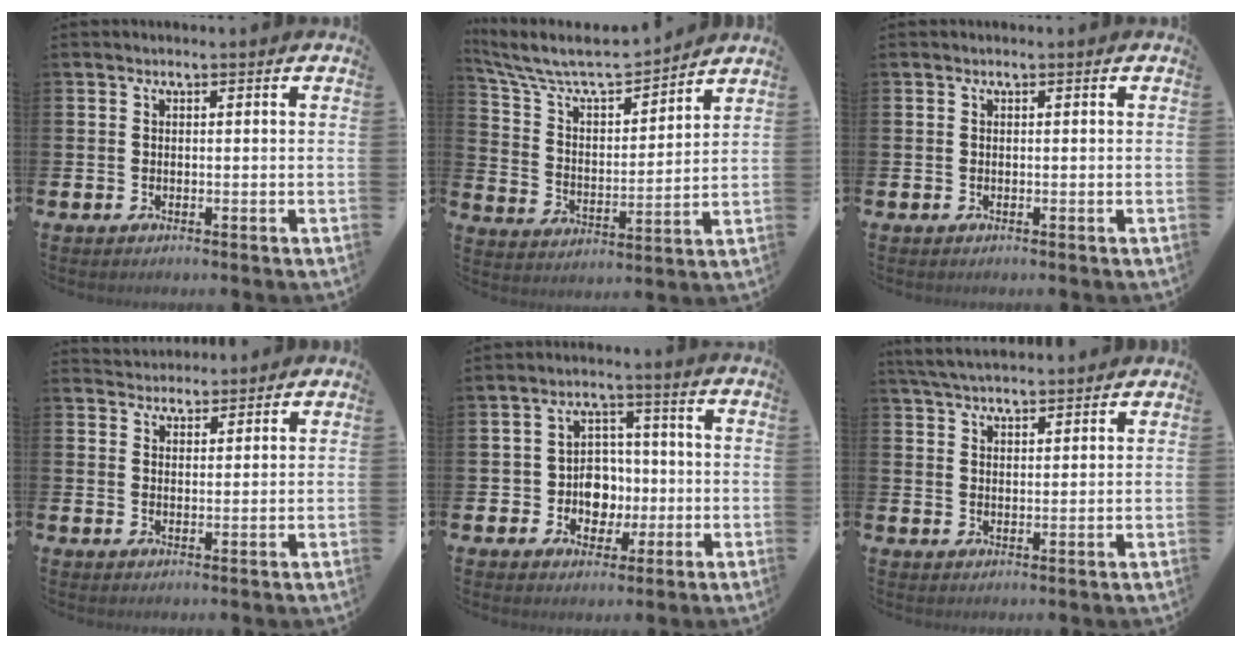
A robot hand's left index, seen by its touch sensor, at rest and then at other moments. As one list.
[{"total": 8.7, "force": [8.0, 2.1, 2.7], "torque": [-0.092, -0.057, 0.138]}, {"total": 0.0}, {"total": 3.2, "force": [3.0, 0.8, -0.4], "torque": [0.003, -0.013, 0.055]}, {"total": 5.6, "force": [-0.8, 5.1, 2.1], "torque": [-0.045, 0.011, -0.021]}, {"total": 4.5, "force": [4.4, 0.4, 0.7], "torque": [-0.030, -0.015, 0.082]}]